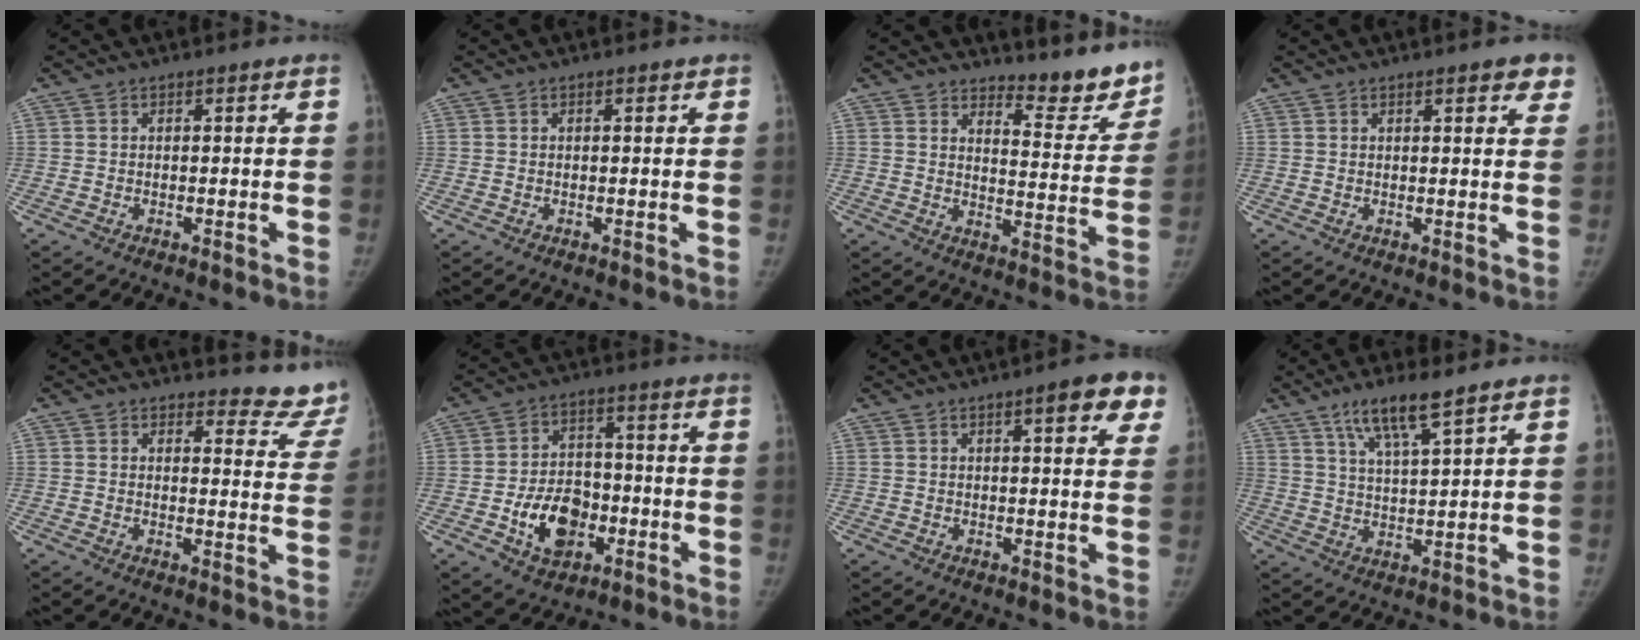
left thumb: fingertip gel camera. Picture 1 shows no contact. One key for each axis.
{"total": 0.5, "fx": 0.2, "fy": 0.2, "fz": 0.4, "tx": -0.007, "ty": 0.001, "tz": 0.002}
{"total": 12.1, "fx": 11.2, "fy": 3.4, "fz": 3.1, "tx": 0.000, "ty": -0.120, "tz": 0.131}
{"total": 5.0, "fx": 3.3, "fy": 1.4, "fz": 3.5, "tx": -0.013, "ty": -0.007, "tz": 0.033}
{"total": 10.8, "fx": 10.4, "fy": 2.6, "fz": -0.3, "tx": 0.054, "ty": -0.109, "tz": 0.087}
{"total": 11.7, "fx": -3.8, "fy": 8.4, "fz": 7.3, "tx": -0.085, "ty": 0.019, "tz": -0.061}
{"total": 8.4, "fx": 4.3, "fy": 2.2, "fz": 6.8, "tx": -0.054, "ty": -0.011, "tz": 0.047}
{"total": 8.2, "fx": 5.5, "fy": 1.1, "fz": 6.1, "tx": -0.112, "ty": -0.027, "tz": 0.107}